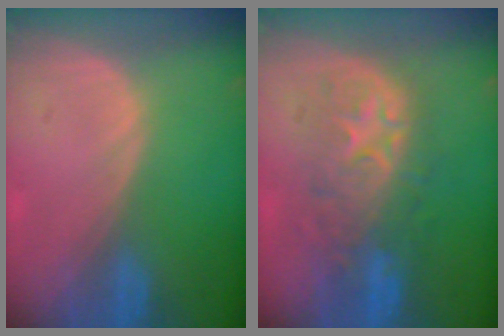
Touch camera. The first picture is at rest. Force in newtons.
{"total": 8.7, "press": 8.6, "slide": 1.7}